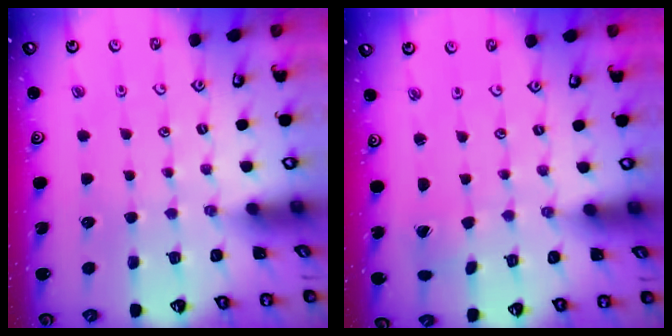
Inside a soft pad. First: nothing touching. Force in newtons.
{"total": 0.8, "press": 0.8, "slide": 0.0}